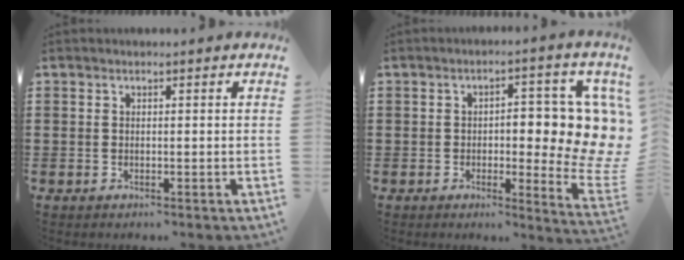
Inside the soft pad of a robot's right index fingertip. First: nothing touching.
{"total": 10.4, "force": [1.0, 4.1, 9.6], "torque": [-0.115, -0.020, 0.012]}